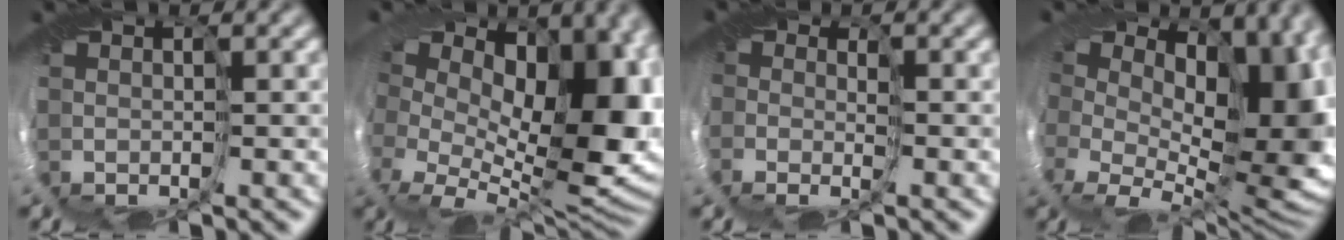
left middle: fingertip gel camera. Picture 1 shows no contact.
{"total": 13.7, "force": [2.8, 8.7, 10.2], "torque": [-0.106, -0.012, 0.059]}
{"total": 1.5, "force": [-1.1, 0.0, -0.9], "torque": [0.034, -0.022, -0.029]}
{"total": 12.3, "force": [3.4, 8.3, 8.5], "torque": [-0.090, -0.003, 0.068]}